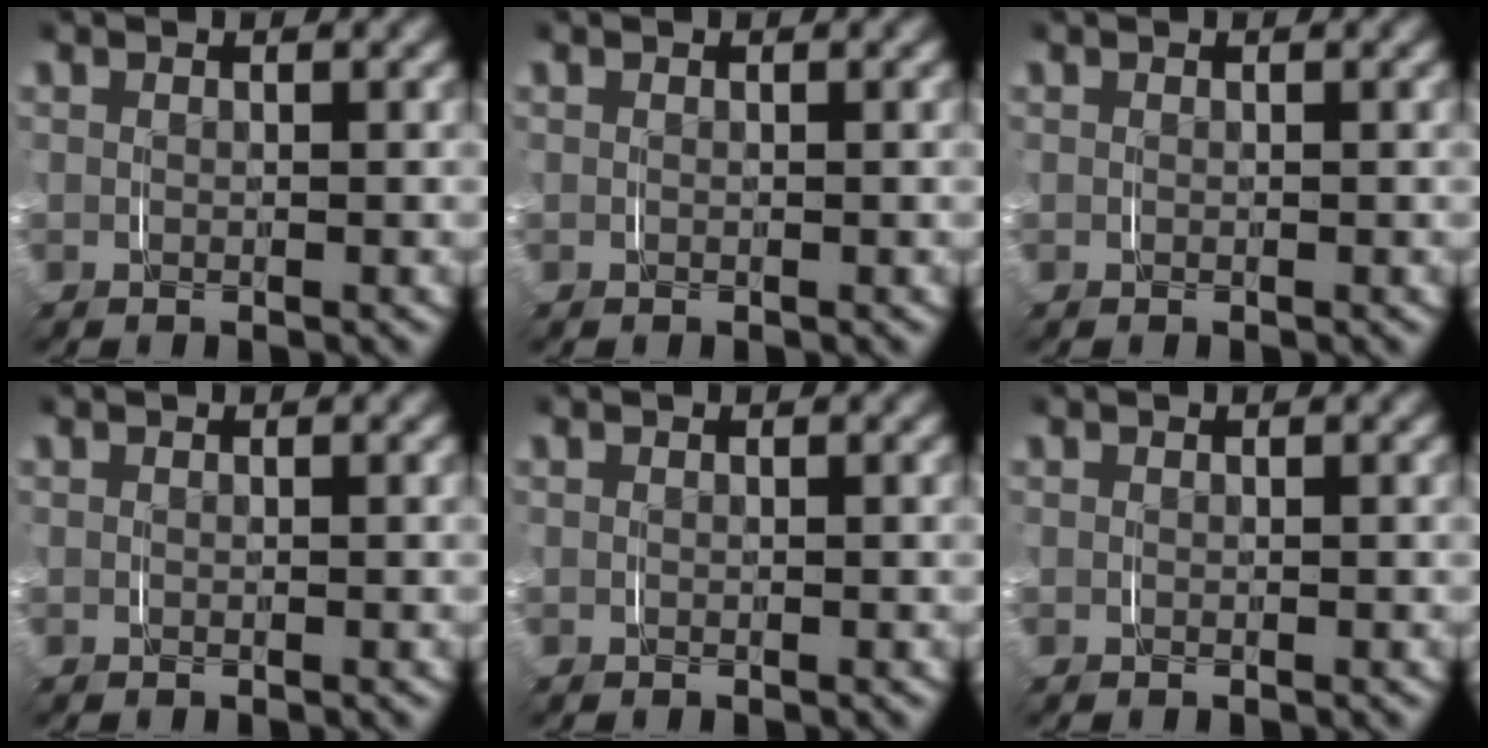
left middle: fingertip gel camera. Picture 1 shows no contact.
{"total": 0.0}
{"total": 0.0}
{"total": 0.0}
{"total": 0.0}
{"total": 0.0}